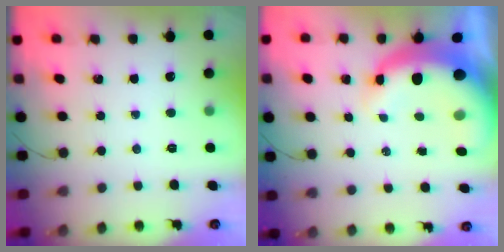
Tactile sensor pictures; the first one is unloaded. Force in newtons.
{"total": 11.8, "press": 11.6, "slide": 2.4}